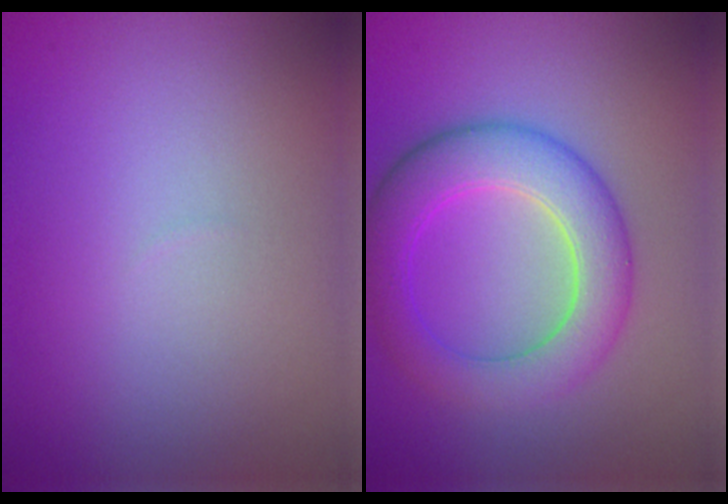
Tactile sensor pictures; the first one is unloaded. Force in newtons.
{"total": 6.2, "press": 6.2, "slide": 0.3}